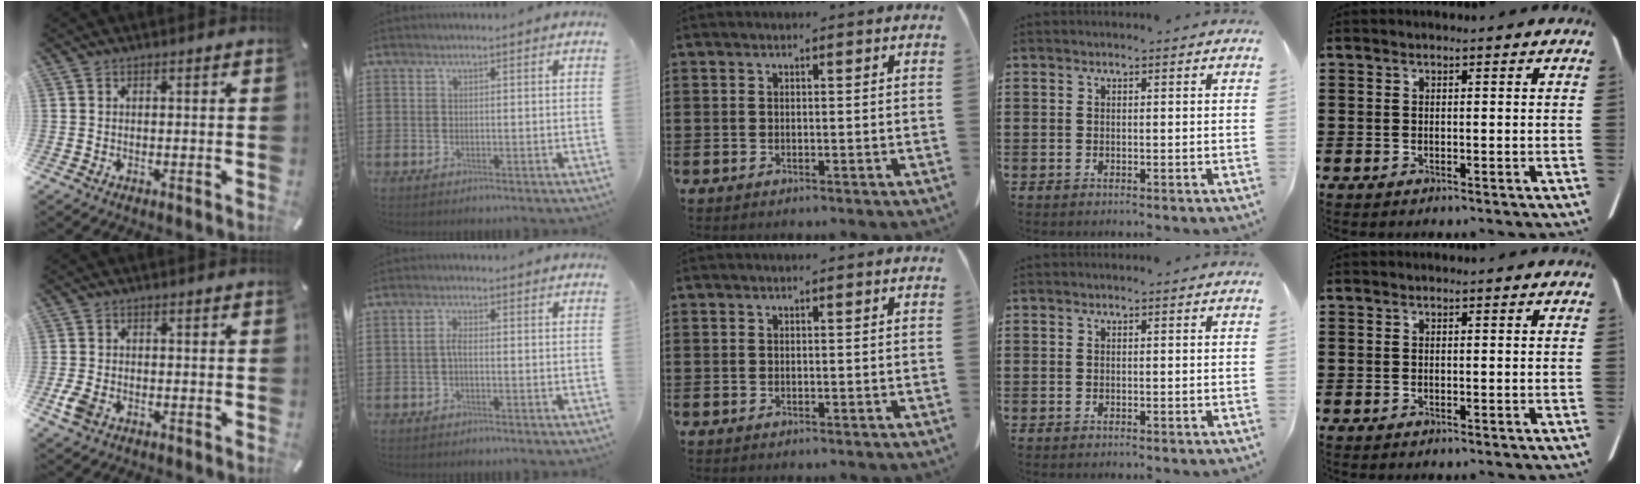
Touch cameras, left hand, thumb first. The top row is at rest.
{"thumb": {"total": 3.8, "force": [-1.4, 2.6, 2.4], "torque": [-0.068, -0.004, -0.030]}, "index": {"total": 2.1, "force": [-0.3, 0.7, 2.0], "torque": [-0.045, 0.000, -0.009]}}